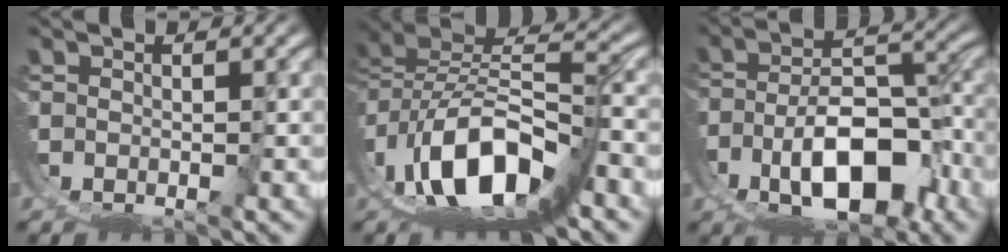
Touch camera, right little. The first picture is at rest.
{"total": 11.0, "force": [-0.8, 6.0, 9.2], "torque": [-0.155, -0.021, -0.002]}
{"total": 9.3, "force": [-0.1, 4.7, 8.0], "torque": [-0.127, -0.021, 0.017]}